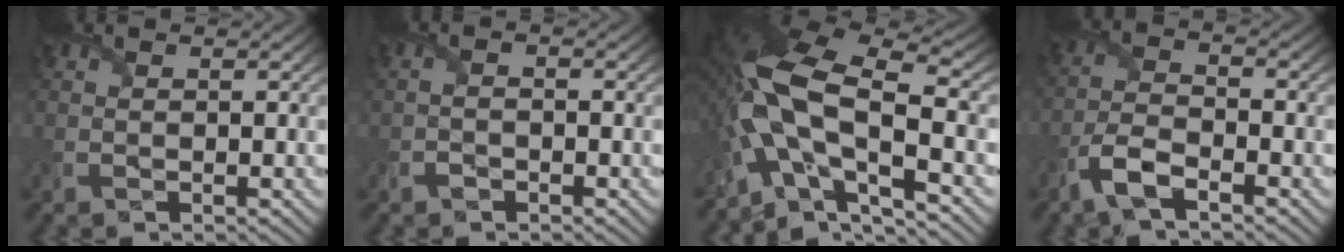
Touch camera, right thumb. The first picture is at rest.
{"total": 1.1, "force": [-0.8, 0.5, 0.6], "torque": [-0.012, 0.002, -0.019]}
{"total": 15.5, "force": [-3.0, 6.7, 13.7], "torque": [-0.284, -0.008, -0.059]}
{"total": 5.4, "force": [-3.5, 1.7, 3.8], "torque": [-0.090, -0.005, -0.083]}